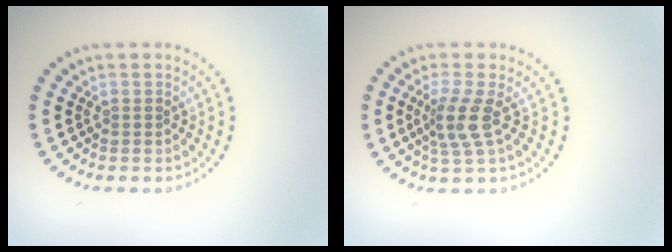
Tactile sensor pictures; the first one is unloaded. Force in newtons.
{"total": 2.9, "press": 2.2, "slide": 1.9}